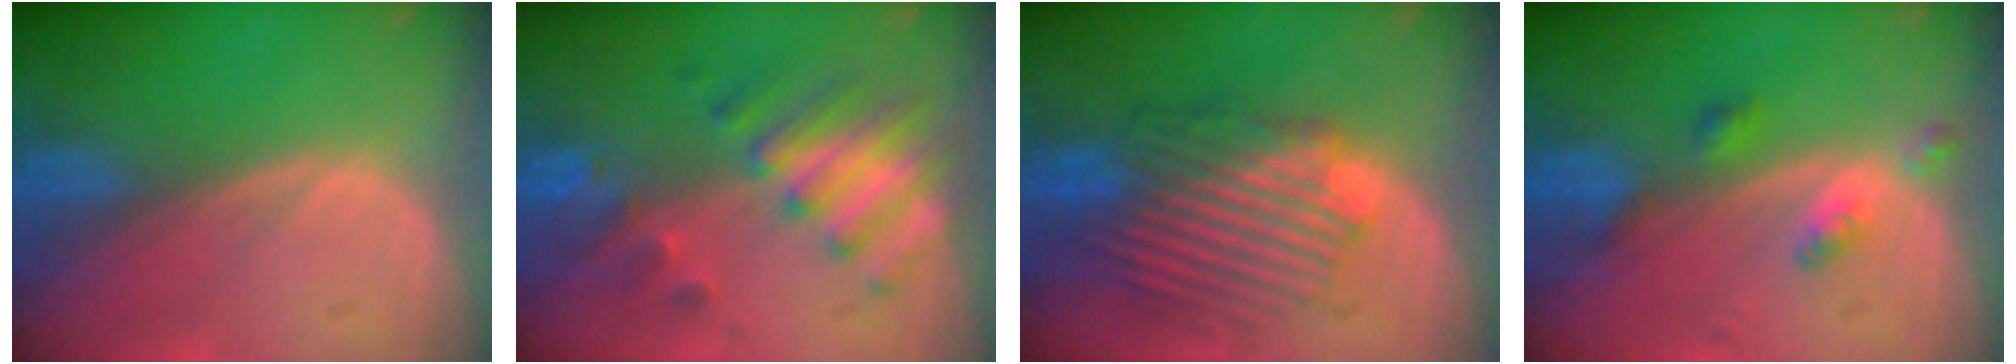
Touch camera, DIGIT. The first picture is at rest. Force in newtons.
{"total": 7.9, "press": 7.1, "slide": 3.4}
{"total": 8.9, "press": 8.8, "slide": 1.4}
{"total": 3.5, "press": 3.5, "slide": 0.4}